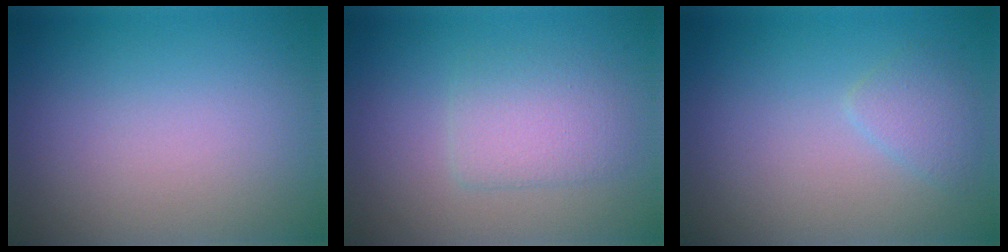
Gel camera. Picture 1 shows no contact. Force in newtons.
{"total": 2.6, "press": 2.6, "slide": 0.2}
{"total": 1.5, "press": 1.5, "slide": 0.1}